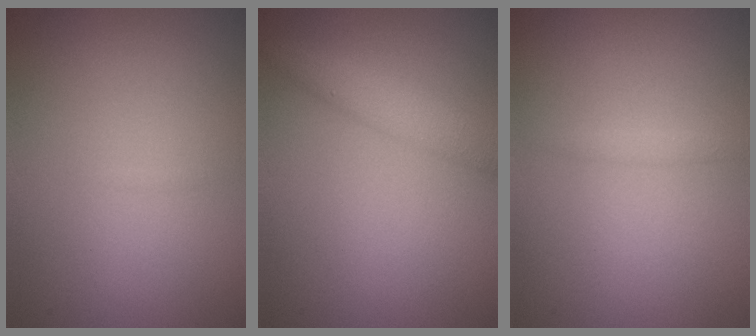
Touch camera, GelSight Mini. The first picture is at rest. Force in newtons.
{"total": 2.7, "press": 2.7, "slide": 0.2}
{"total": 0.7, "press": 0.7, "slide": 0.0}